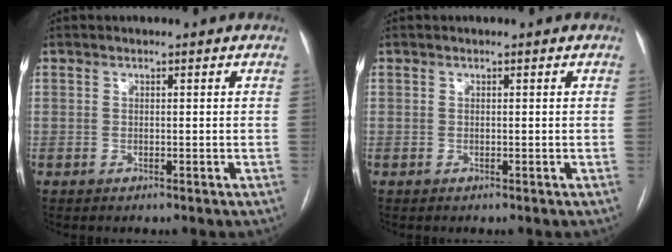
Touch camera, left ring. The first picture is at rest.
{"total": 0.0}